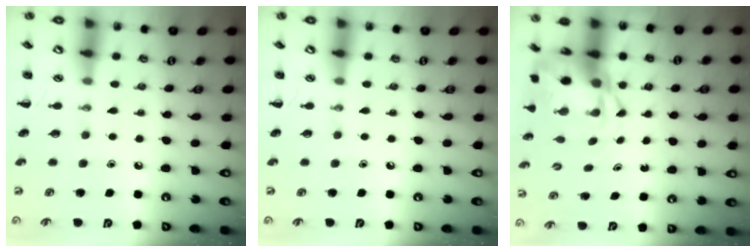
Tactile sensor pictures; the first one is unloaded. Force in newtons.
{"total": 0.0}
{"total": 7.1, "press": 7.0, "slide": 1.1}